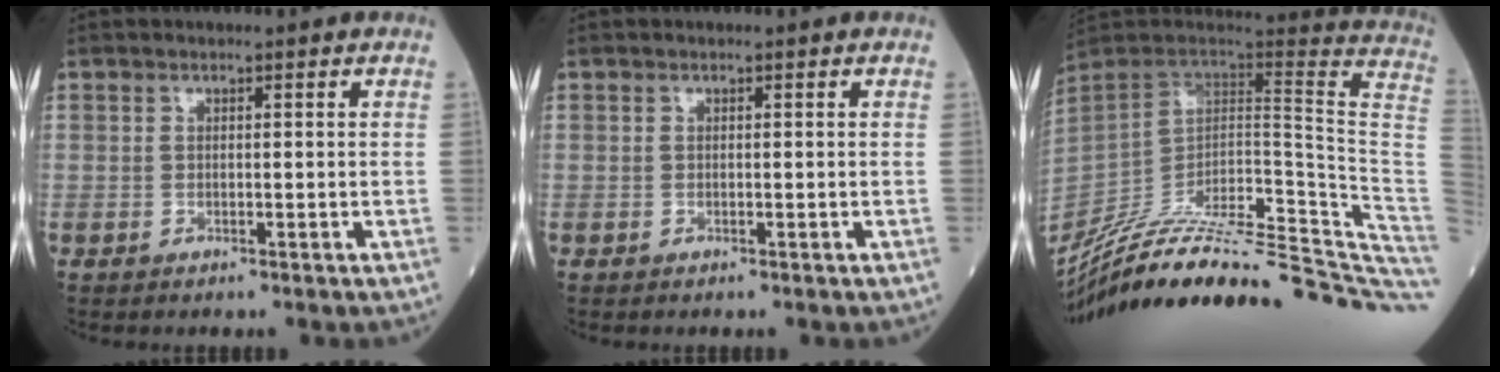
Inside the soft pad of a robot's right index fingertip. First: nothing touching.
{"total": 0.0}
{"total": 37.6, "force": [-32.7, 3.1, 18.5], "torque": [-0.173, -0.036, -0.451]}